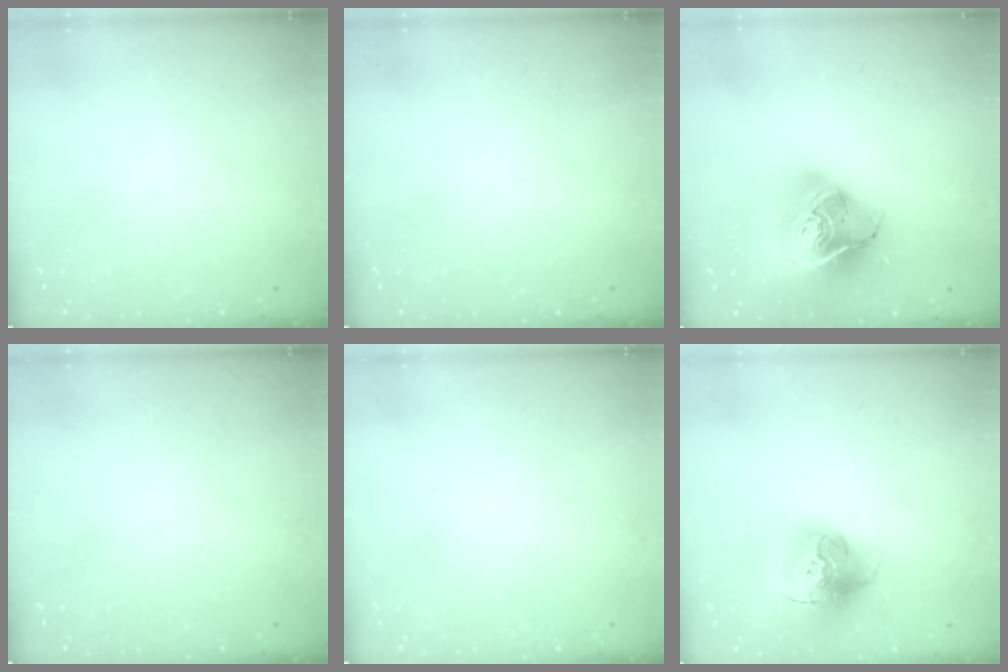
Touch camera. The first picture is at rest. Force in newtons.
{"total": 0.0}
{"total": 22.2, "press": 22.0, "slide": 2.8}
{"total": 0.0}
{"total": 0.0}
{"total": 16.0, "press": 16.0, "slide": 1.5}